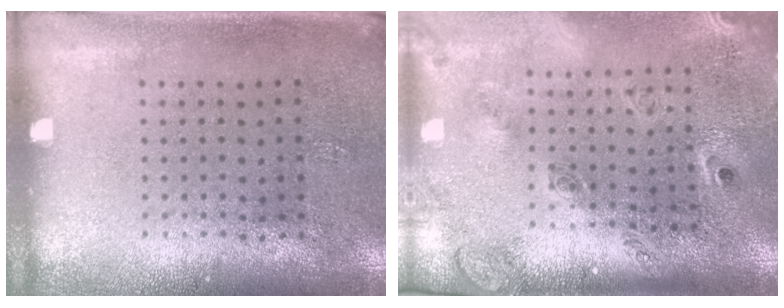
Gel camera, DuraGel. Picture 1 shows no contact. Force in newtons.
{"total": 2.6, "press": 1.8, "slide": 1.8}